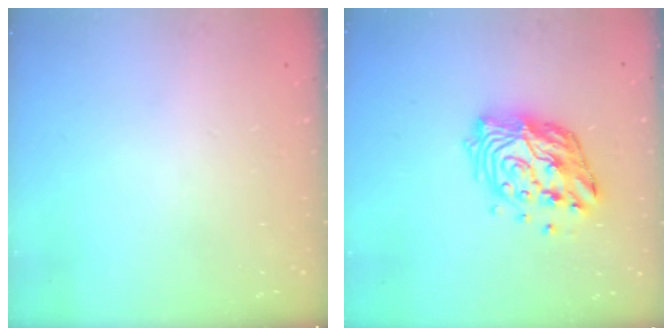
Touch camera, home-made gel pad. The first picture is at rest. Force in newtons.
{"total": 15.0, "press": 14.9, "slide": 1.6}